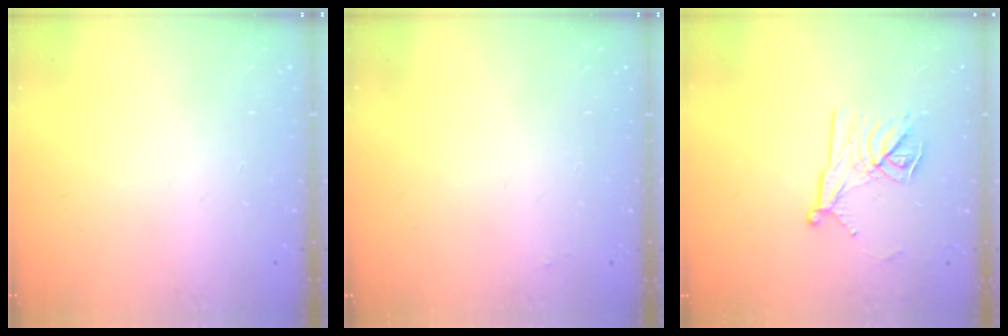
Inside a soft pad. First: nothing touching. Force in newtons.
{"total": 1.9, "press": 1.9, "slide": 0.3}
{"total": 12.0, "press": 12.0, "slide": 0.1}